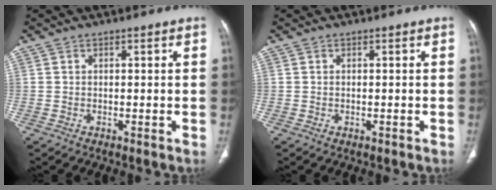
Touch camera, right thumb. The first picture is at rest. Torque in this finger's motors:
{"motor_torque": [0.02, -0.28, 0.14, -0.44, 0.00]}